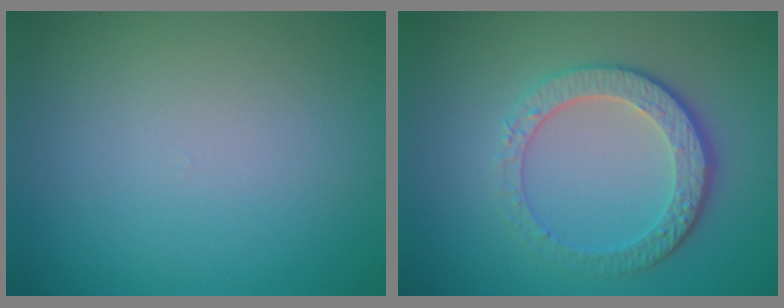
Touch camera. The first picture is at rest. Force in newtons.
{"total": 4.7, "press": 3.4, "slide": 3.3}